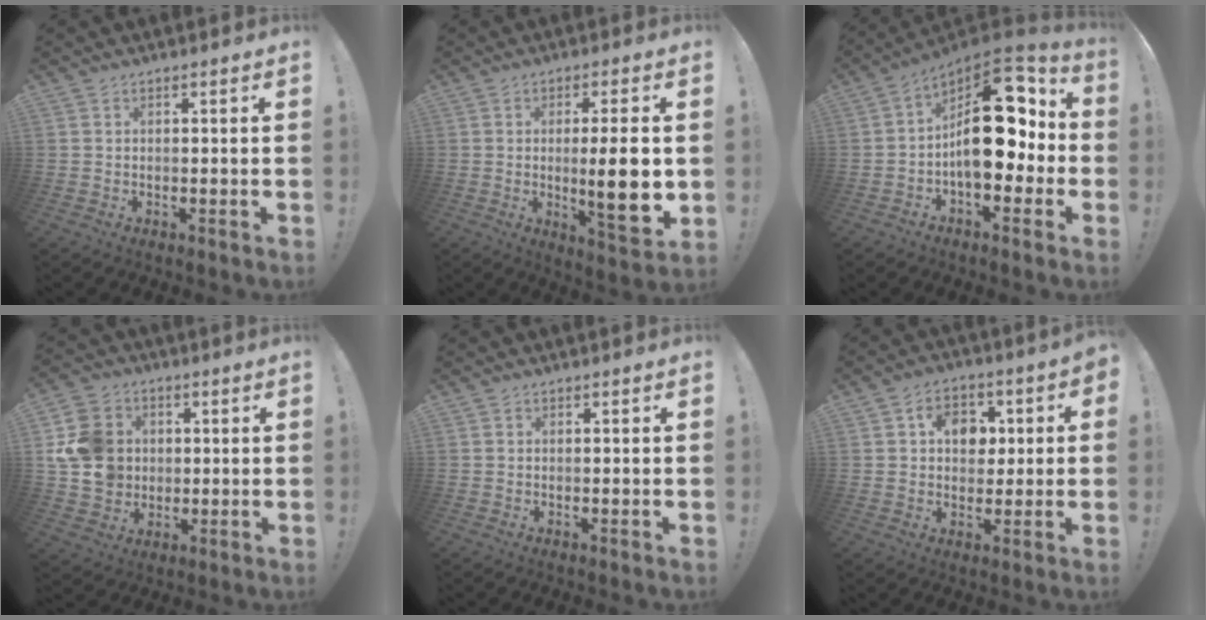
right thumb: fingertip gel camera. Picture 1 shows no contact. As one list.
[{"total": 12.9, "force": [-0.3, 2.0, 12.8], "torque": [-0.188, -0.015, -0.010]}, {"total": 20.3, "force": [1.3, 11.2, 16.9], "torque": [-0.250, 0.004, 0.028]}, {"total": 14.2, "force": [1.9, 12.6, 6.3], "torque": [-0.113, 0.001, 0.046]}, {"total": 0.0}, {"total": 9.6, "force": [1.6, 7.7, 5.4], "torque": [-0.073, 0.009, 0.031]}]